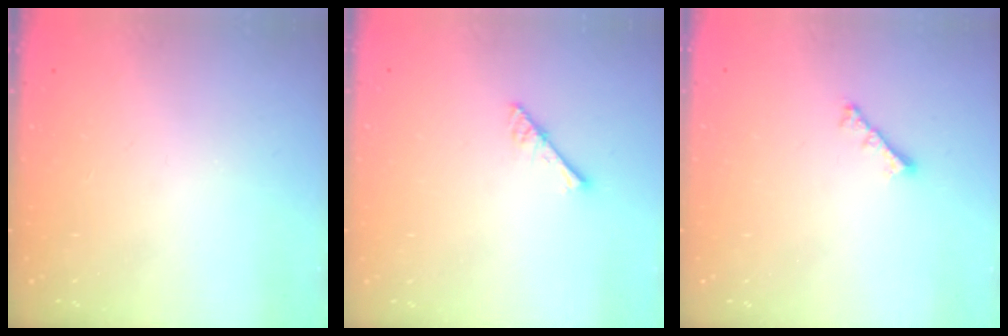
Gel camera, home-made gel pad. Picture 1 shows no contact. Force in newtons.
{"total": 2.9, "press": 2.9, "slide": 0.2}
{"total": 2.8, "press": 2.7, "slide": 0.6}